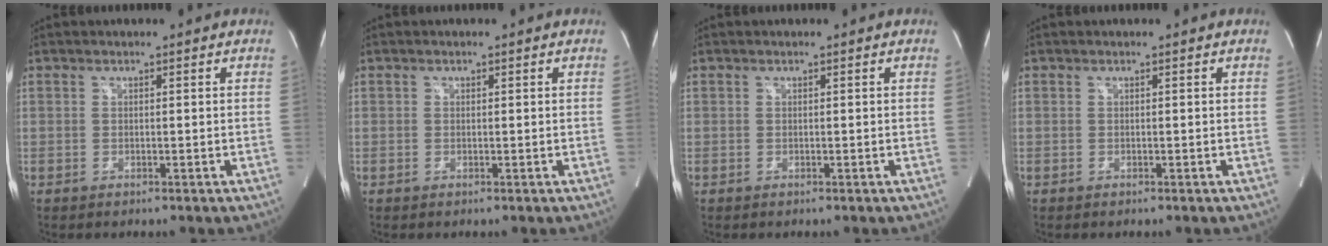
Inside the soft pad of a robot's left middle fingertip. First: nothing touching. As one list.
[{"total": 0.0}, {"total": 0.0}, {"total": 0.0}]